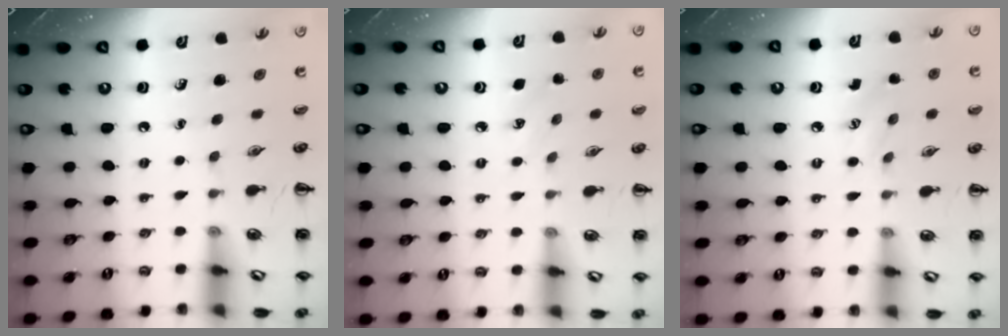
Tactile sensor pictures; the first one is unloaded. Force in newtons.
{"total": 4.2, "press": 4.1, "slide": 1.2}
{"total": 5.2, "press": 5.0, "slide": 1.3}